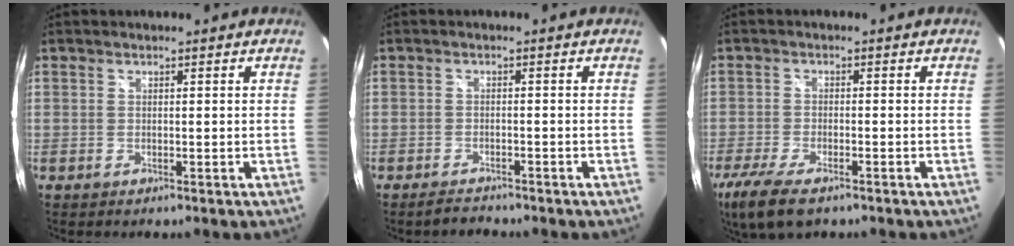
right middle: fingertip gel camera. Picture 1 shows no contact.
{"total": 2.5, "force": [-2.4, 0.7, 0.6], "torque": [-0.020, -0.002, -0.039]}
{"total": 9.6, "force": [-6.7, 3.2, 6.2], "torque": [-0.152, -0.035, -0.126]}